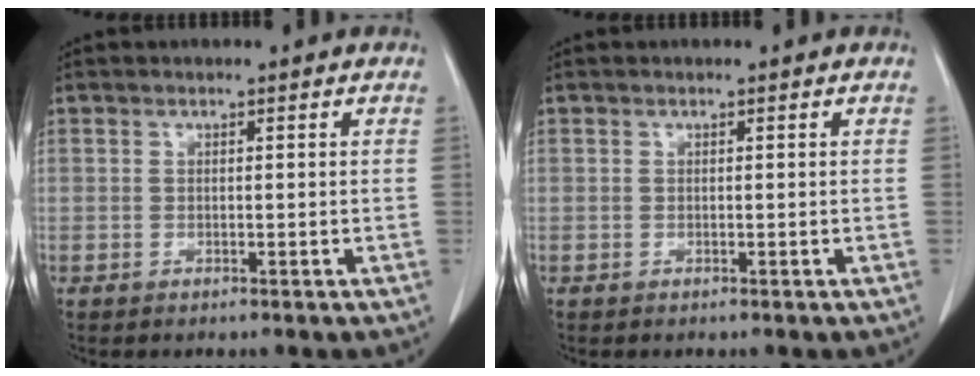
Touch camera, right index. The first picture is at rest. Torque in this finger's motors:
{"motor_torque": [0.00, 0.00, 0.00, 0.00]}